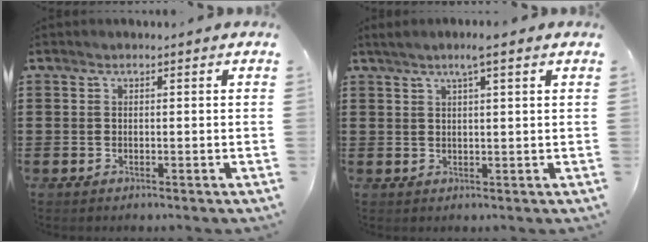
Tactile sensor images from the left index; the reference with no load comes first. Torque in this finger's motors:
{"motor_torque": [2.14, 0.00, 0.22, 0.13]}